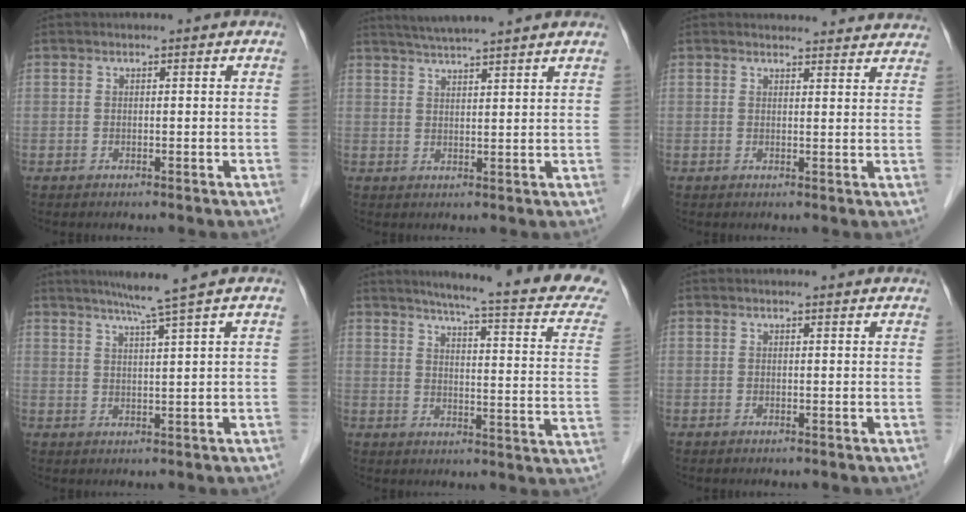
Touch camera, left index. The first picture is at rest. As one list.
[{"total": 9.3, "force": [8.2, -0.3, 4.4], "torque": [-0.074, 0.032, 0.113]}, {"total": 11.5, "force": [11.2, 2.2, 1.9], "torque": [0.009, 0.006, 0.105]}, {"total": 5.1, "force": [3.7, -1.8, 2.9], "torque": [-0.048, -0.003, 0.067]}, {"total": 19.0, "force": [16.1, 0.2, 10.0], "torque": [-0.134, -0.058, 0.178]}, {"total": 1.6, "force": [1.5, 0.3, 0.2], "torque": [-0.014, 0.005, 0.012]}]